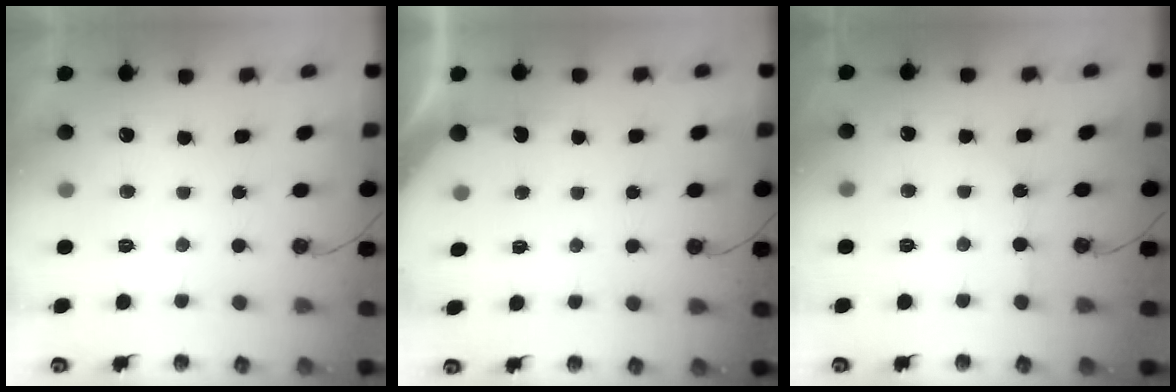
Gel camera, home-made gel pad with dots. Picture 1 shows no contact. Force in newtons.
{"total": 2.0, "press": 1.9, "slide": 0.2}
{"total": 2.7, "press": 2.7, "slide": 0.4}